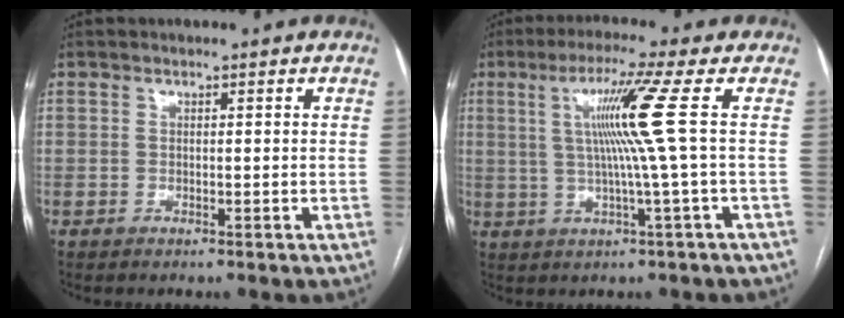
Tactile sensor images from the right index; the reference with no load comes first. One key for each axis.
{"total": 9.0, "fx": 1.5, "fy": -2.7, "fz": 8.5, "tx": -0.147, "ty": 0.006, "tz": 0.037}